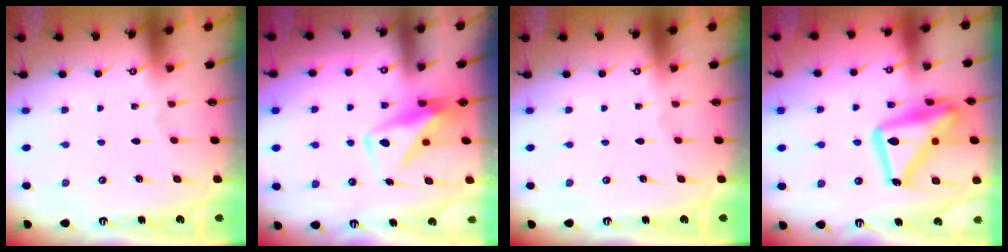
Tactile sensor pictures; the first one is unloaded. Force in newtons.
{"total": 11.4, "press": 11.3, "slide": 0.9}
{"total": 0.0}
{"total": 19.4, "press": 19.3, "slide": 1.5}